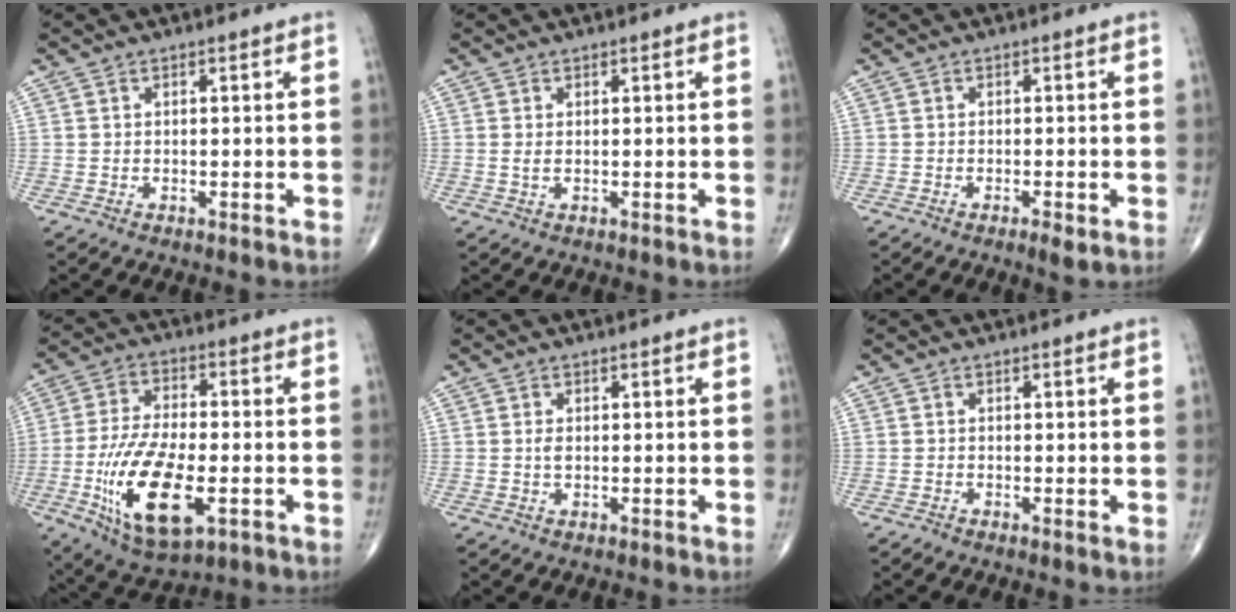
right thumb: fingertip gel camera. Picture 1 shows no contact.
{"total": 0.9, "force": [0.1, 0.3, 0.8], "torque": [-0.021, -0.001, 0.004]}
{"total": 2.1, "force": [-1.0, 0.5, 1.8], "torque": [-0.033, -0.004, -0.017]}
{"total": 17.6, "force": [-4.9, 7.8, 15.0], "torque": [-0.287, 0.001, -0.077]}
{"total": 1.2, "force": [0.0, 0.6, 1.0], "torque": [-0.021, -0.002, 0.000]}
{"total": 0.6, "force": [-0.3, 0.2, 0.5], "torque": [-0.011, -0.003, -0.010]}